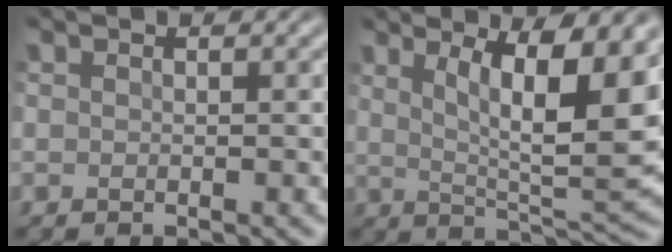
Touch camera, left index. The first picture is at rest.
{"total": 10.0, "force": [3.4, 2.7, 9.0], "torque": [-0.136, -0.009, 0.059]}